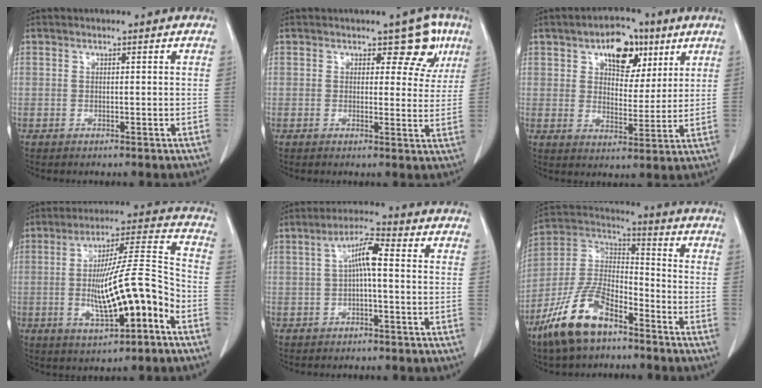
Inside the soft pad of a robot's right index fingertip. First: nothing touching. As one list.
[{"total": 5.9, "force": [3.0, 3.6, 3.6], "torque": [-0.013, 0.008, 0.028]}, {"total": 9.5, "force": [4.9, 5.6, 6.0], "torque": [-0.087, 0.018, 0.079]}, {"total": 15.3, "force": [-4.5, 2.0, 14.5], "torque": [-0.245, 0.011, -0.068]}, {"total": 5.2, "force": [0.2, 0.7, 5.1], "torque": [-0.093, 0.018, 0.003]}, {"total": 14.3, "force": [-9.5, 5.5, 9.2], "torque": [-0.197, 0.004, -0.184]}]